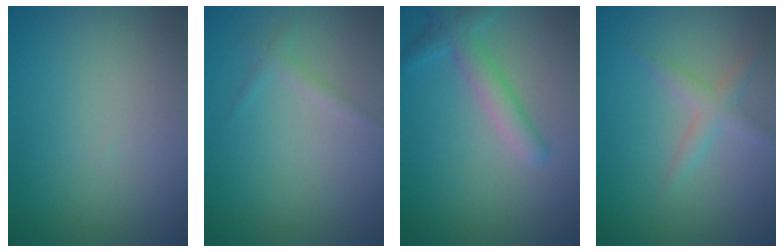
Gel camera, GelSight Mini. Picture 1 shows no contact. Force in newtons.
{"total": 0.9, "press": 0.9, "slide": 0.1}
{"total": 2.8, "press": 2.8, "slide": 0.1}
{"total": 1.9, "press": 1.9, "slide": 0.0}